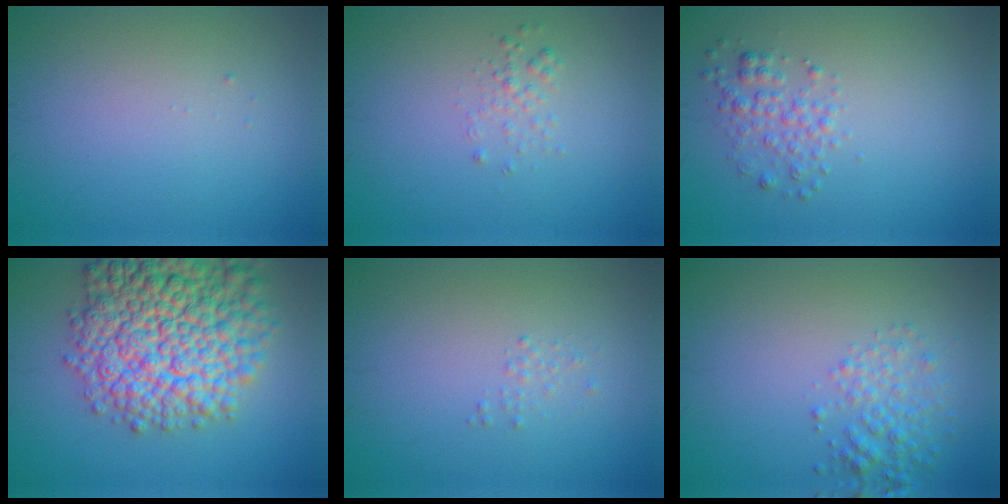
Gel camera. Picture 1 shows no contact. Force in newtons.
{"total": 1.1, "press": 1.1, "slide": 0.1}
{"total": 2.0, "press": 2.0, "slide": 0.1}
{"total": 12.8, "press": 12.8, "slide": 0.5}
{"total": 0.6, "press": 0.6, "slide": 0.1}
{"total": 2.6, "press": 2.6, "slide": 0.1}